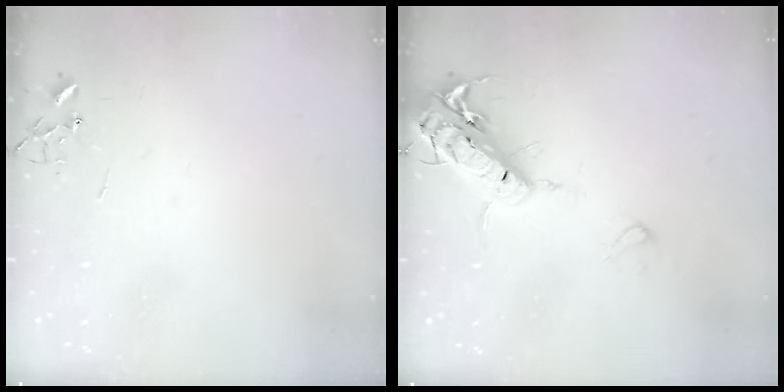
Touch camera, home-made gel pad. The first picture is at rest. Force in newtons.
{"total": 17.5, "press": 17.2, "slide": 3.6}